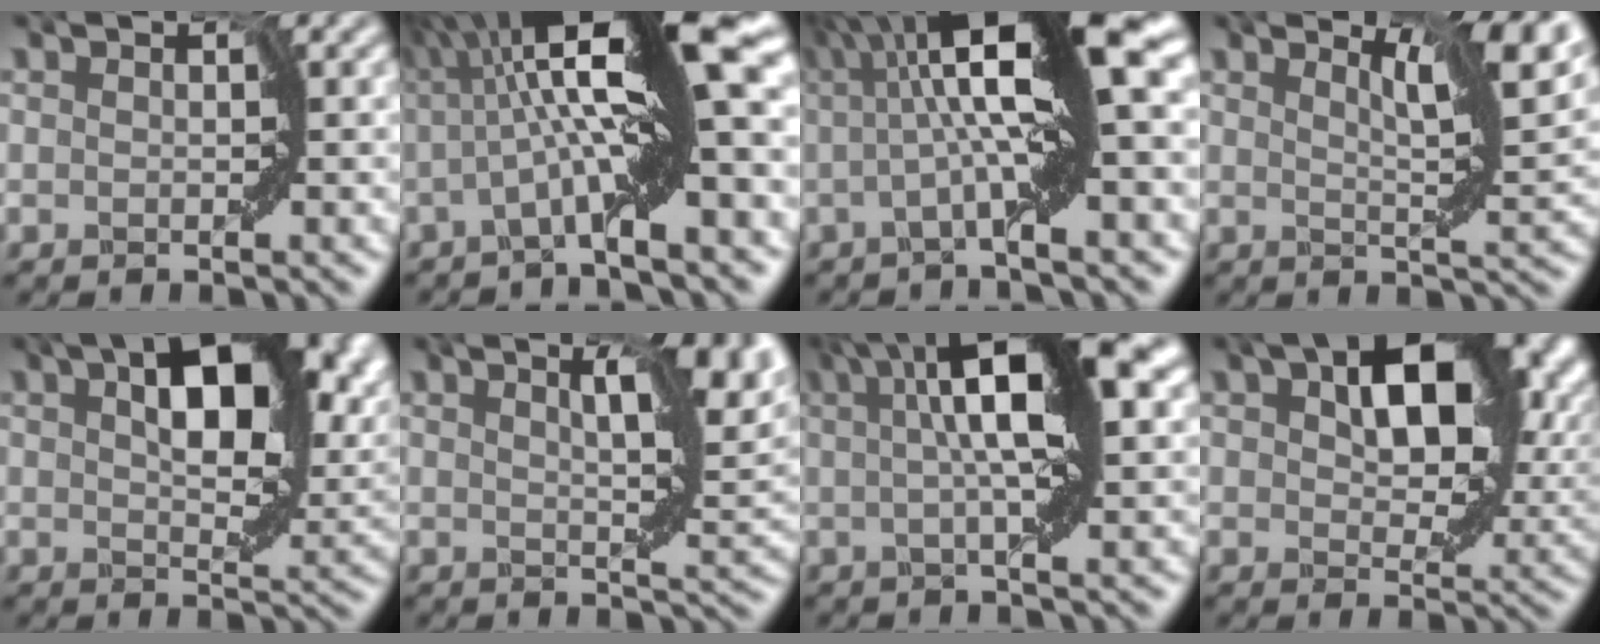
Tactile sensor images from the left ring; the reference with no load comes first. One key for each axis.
{"total": 13.4, "fx": 1.0, "fy": 2.2, "fz": 13.2, "tx": -0.215, "ty": 0.028, "tz": 0.010}
{"total": 11.1, "fx": 1.9, "fy": 2.0, "fz": 10.8, "tx": -0.178, "ty": 0.026, "tz": 0.024}
{"total": 6.0, "fx": 3.1, "fy": 0.8, "fz": 5.0, "tx": -0.079, "ty": 0.002, "tz": 0.052}
{"total": 12.3, "fx": 4.3, "fy": 6.1, "fz": 9.8, "tx": -0.135, "ty": 0.007, "tz": 0.069}
{"total": 8.5, "fx": 3.0, "fy": 2.8, "fz": 7.5, "tx": -0.110, "ty": 0.008, "tz": 0.042}
{"total": 10.0, "fx": 3.0, "fy": 2.0, "fz": 9.3, "tx": -0.141, "ty": 0.012, "tz": 0.039}
{"total": 11.8, "fx": 4.2, "fy": 6.4, "fz": 9.0, "tx": -0.130, "ty": 0.002, "tz": 0.072}